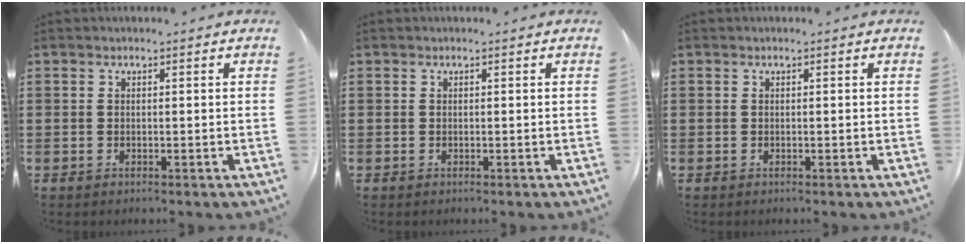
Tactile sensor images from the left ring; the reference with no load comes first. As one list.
[{"total": 0.0}, {"total": 0.0}]